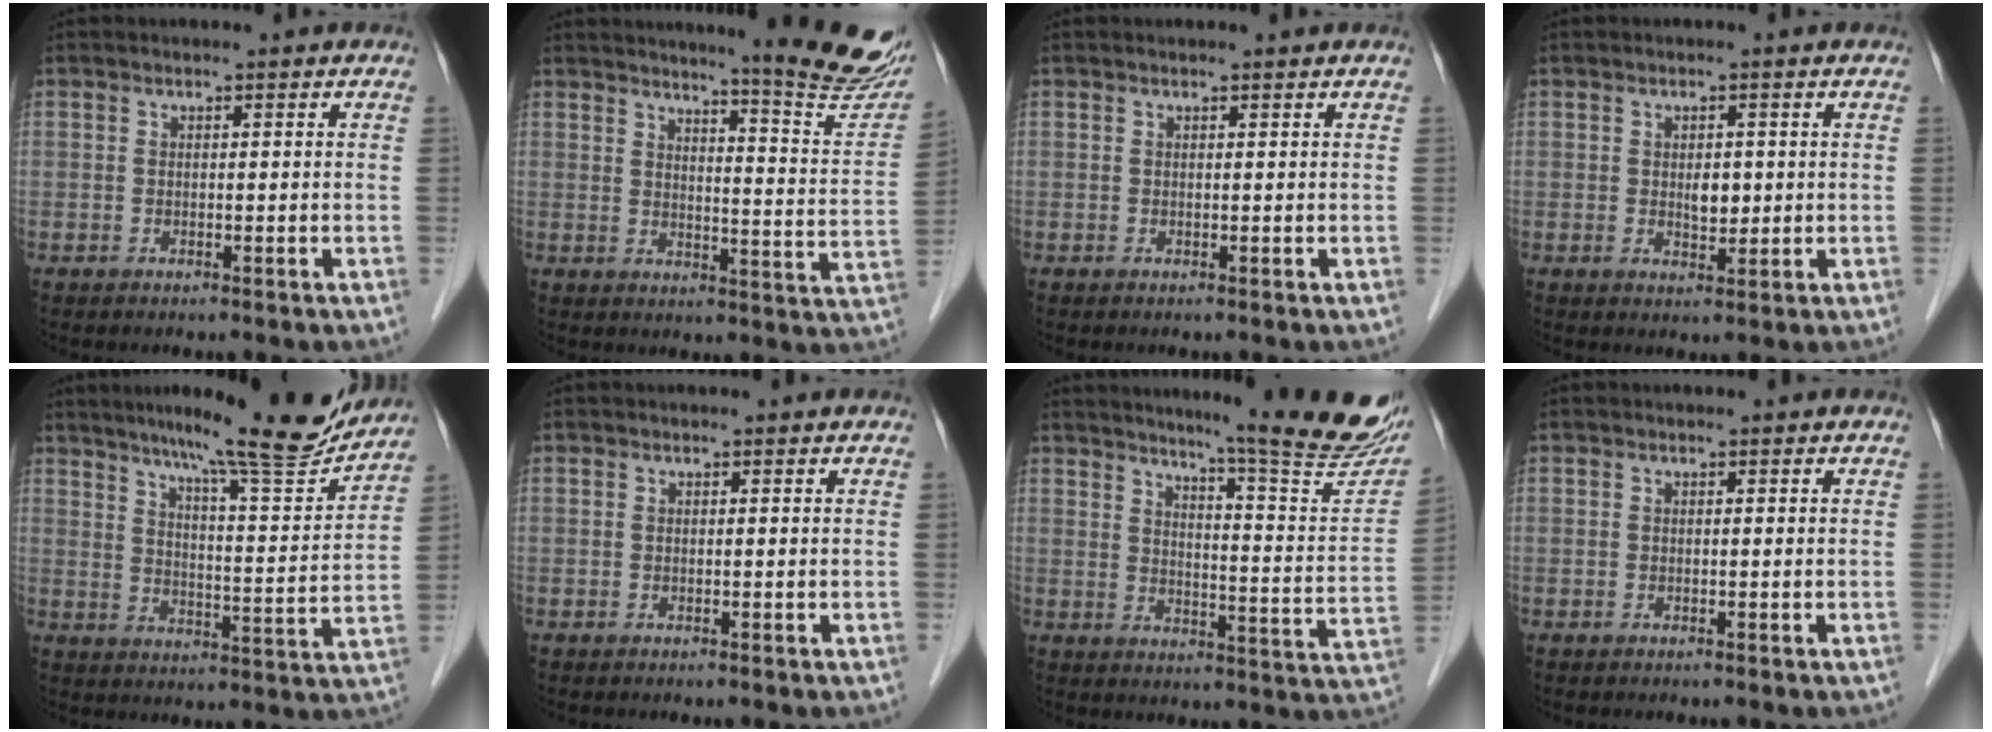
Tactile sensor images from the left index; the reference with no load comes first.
{"total": 16.0, "force": [14.1, -0.3, 7.4], "torque": [-0.094, -0.081, 0.160]}
{"total": 0.6, "force": [0.5, 0.0, 0.1], "torque": [-0.008, 0.002, 0.009]}
{"total": 2.4, "force": [0.3, 1.4, 2.0], "torque": [-0.035, -0.002, 0.007]}
{"total": 16.0, "force": [14.1, 0.4, 7.5], "torque": [-0.109, -0.020, 0.197]}
{"total": 0.0}
{"total": 20.7, "force": [17.7, 0.0, 10.8], "torque": [-0.142, -0.081, 0.214]}
{"total": 0.0}